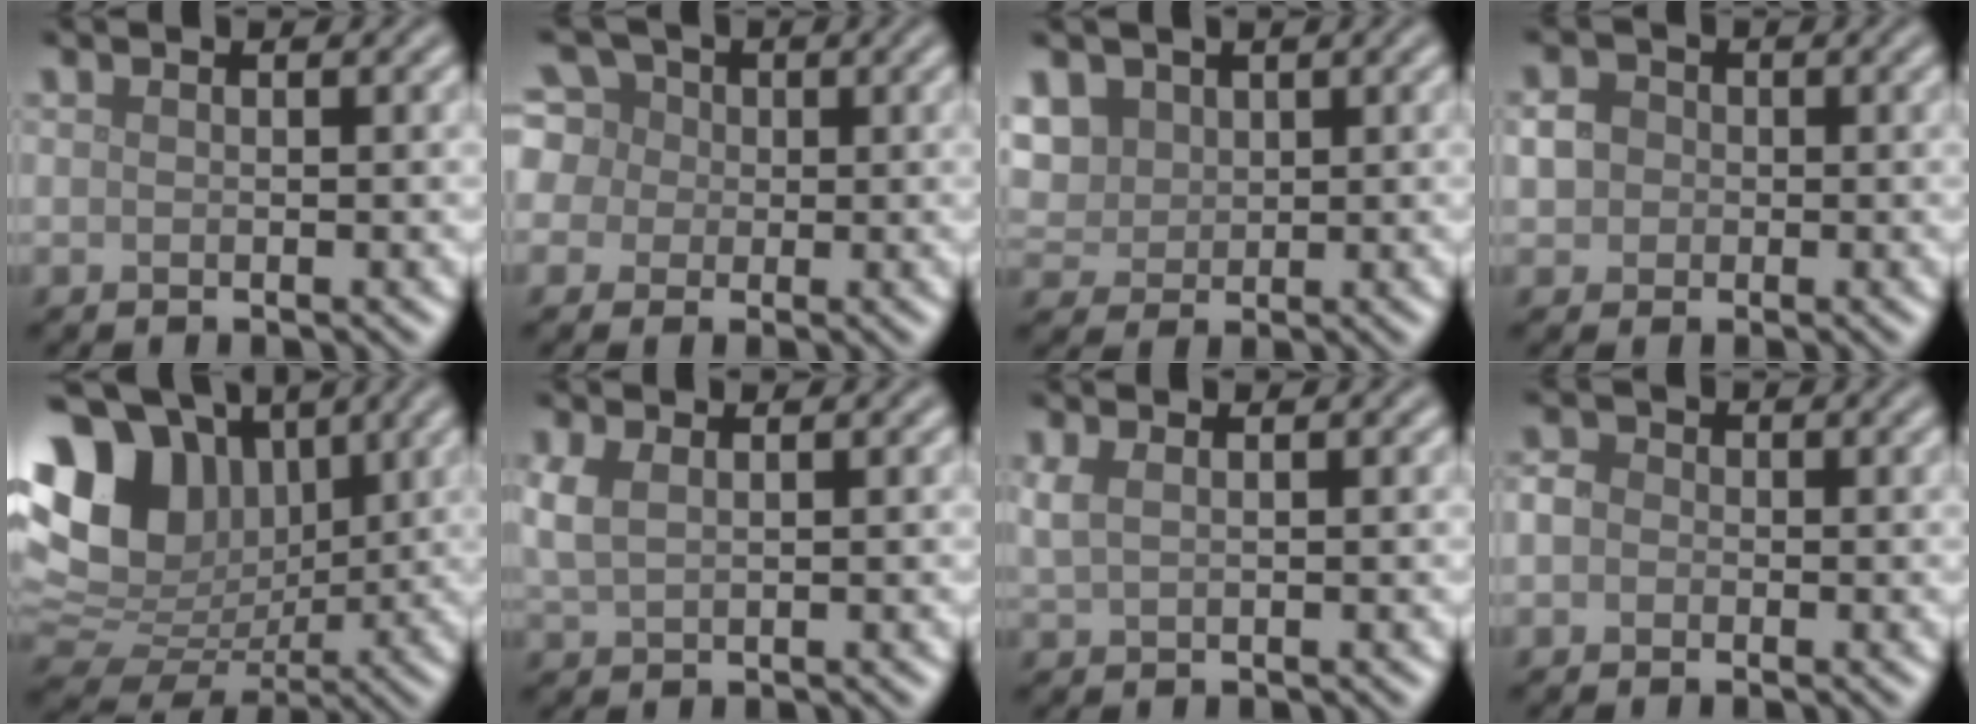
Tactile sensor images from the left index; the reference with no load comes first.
{"total": 7.1, "force": [1.9, 6.1, 3.0], "torque": [-0.053, 0.039, -0.004]}
{"total": 4.8, "force": [2.2, 3.7, 2.2], "torque": [-0.077, 0.013, 0.048]}
{"total": 2.5, "force": [0.1, 2.3, 1.1], "torque": [-0.010, 0.005, -0.004]}
{"total": 12.5, "force": [4.2, 9.0, 7.7], "torque": [-0.153, 0.015, 0.075]}
{"total": 2.2, "force": [0.8, 1.2, 1.6], "torque": [-0.043, 0.002, 0.020]}
{"total": 1.5, "force": [0.8, 0.7, 1.1], "torque": [-0.026, 0.002, 0.019]}
{"total": 1.8, "force": [-0.2, 1.6, 0.7], "torque": [-0.004, 0.003, -0.016]}